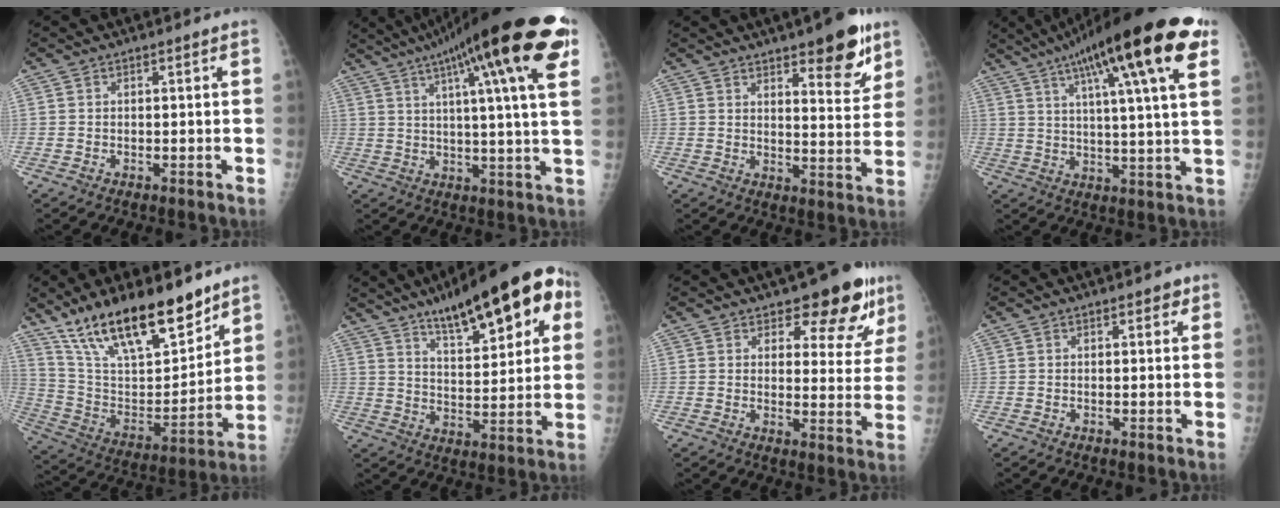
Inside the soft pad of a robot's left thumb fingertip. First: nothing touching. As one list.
[{"total": 25.0, "force": [12.4, 3.7, 21.4], "torque": [-0.318, -0.003, 0.169]}, {"total": 11.6, "force": [7.3, 3.8, 8.2], "torque": [-0.074, -0.044, 0.100]}, {"total": 23.8, "force": [12.0, 3.9, 20.2], "torque": [-0.311, -0.006, 0.176]}, {"total": 23.6, "force": [16.8, 8.3, 14.3], "torque": [-0.207, -0.066, 0.302]}, {"total": 21.3, "force": [11.0, 7.2, 16.7], "torque": [-0.203, -0.021, 0.163]}, {"total": 12.4, "force": [9.3, 5.0, 6.6], "torque": [-0.032, -0.070, 0.118]}, {"total": 1.5, "force": [1.0, 1.0, 0.7], "torque": [0.008, -0.002, 0.009]}]